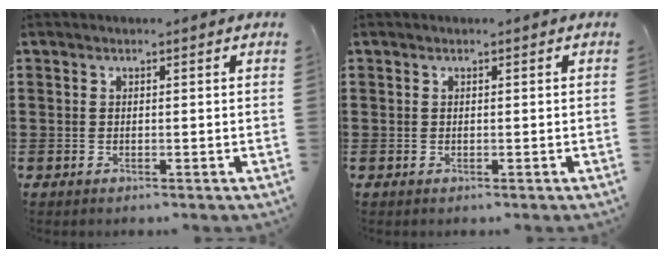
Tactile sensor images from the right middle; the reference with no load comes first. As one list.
[{"total": 0.0}]